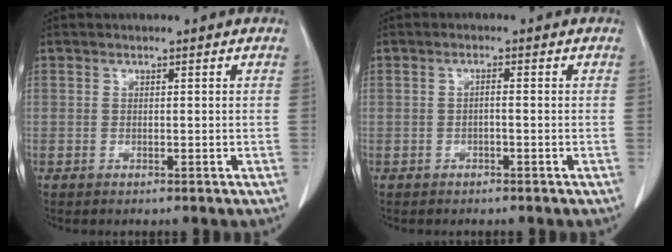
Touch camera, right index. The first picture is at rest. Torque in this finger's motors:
{"motor_torque": [-0.13, 0.05, -0.02, -0.01]}